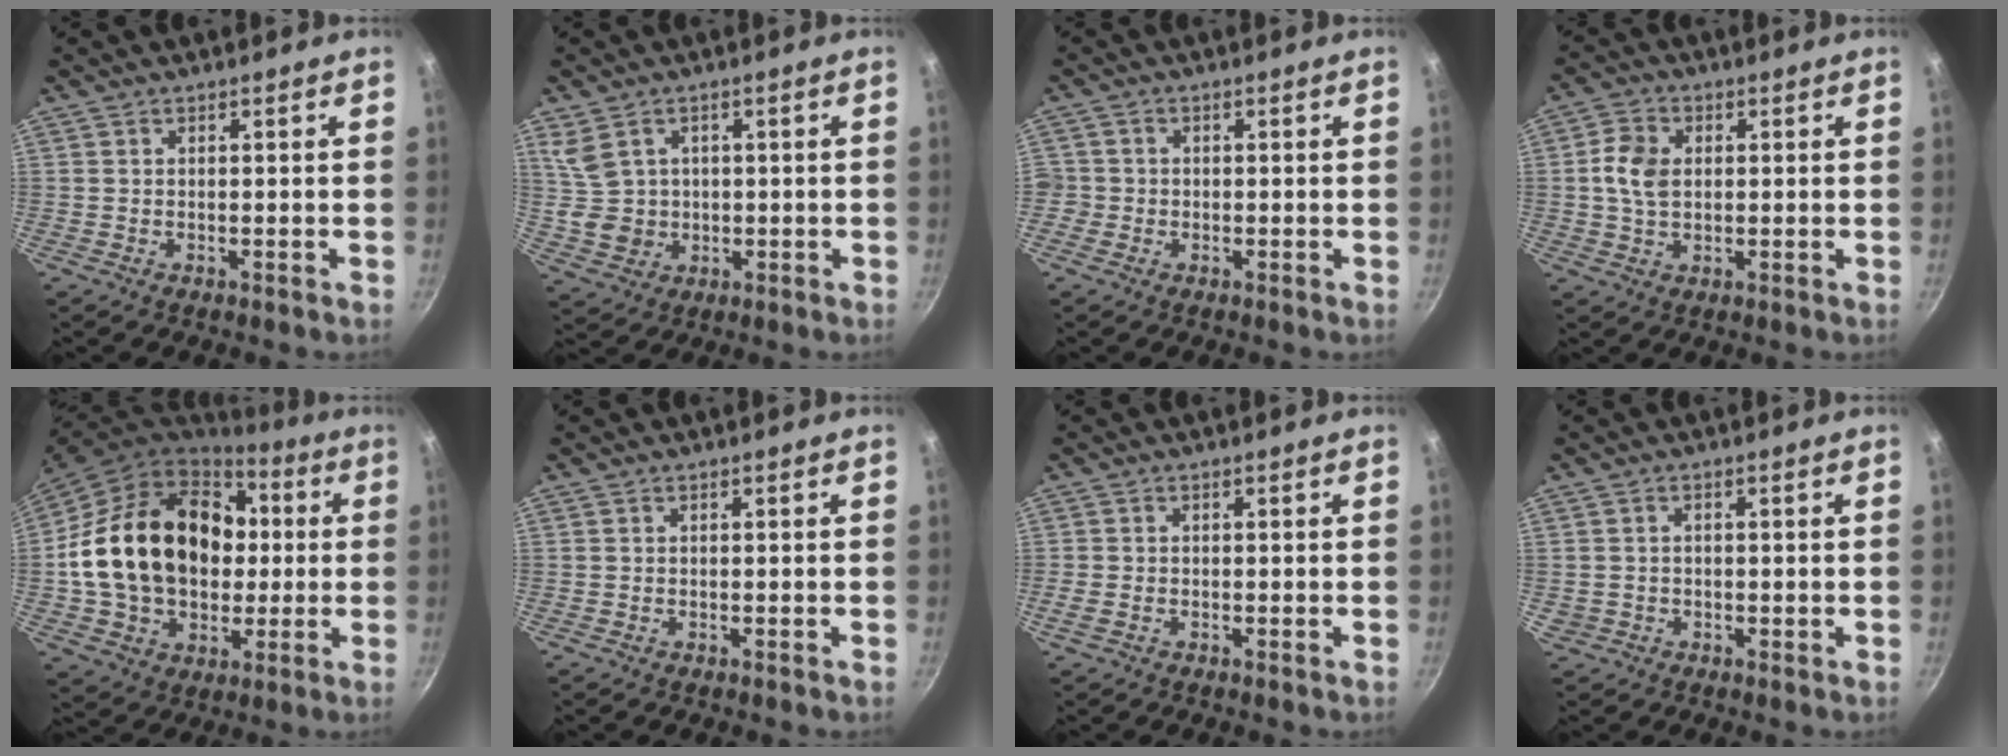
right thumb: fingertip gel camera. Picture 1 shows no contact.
{"total": 6.5, "force": [1.6, 5.6, 3.0], "torque": [-0.036, -0.004, 0.047]}
{"total": 2.4, "force": [-0.8, 2.2, 0.4], "torque": [0.002, 0.011, -0.017]}
{"total": 6.4, "force": [0.7, 4.6, 4.4], "torque": [-0.073, 0.008, 0.009]}
{"total": 25.9, "force": [2.0, 19.4, 17.1], "torque": [-0.276, 0.035, 0.043]}
{"total": 0.0}
{"total": 2.4, "force": [-0.7, 1.3, 1.9], "torque": [-0.038, -0.002, -0.017]}
{"total": 1.8, "force": [-0.2, 1.7, 0.6], "torque": [-0.012, 0.005, 0.002]}